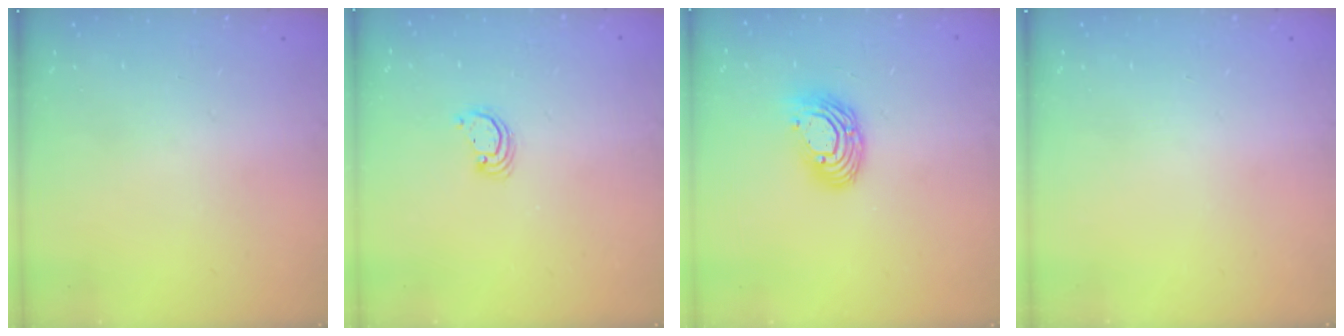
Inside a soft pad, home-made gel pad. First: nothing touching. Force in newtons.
{"total": 2.6, "press": 2.6, "slide": 0.2}
{"total": 11.0, "press": 10.9, "slide": 1.1}
{"total": 0.0}